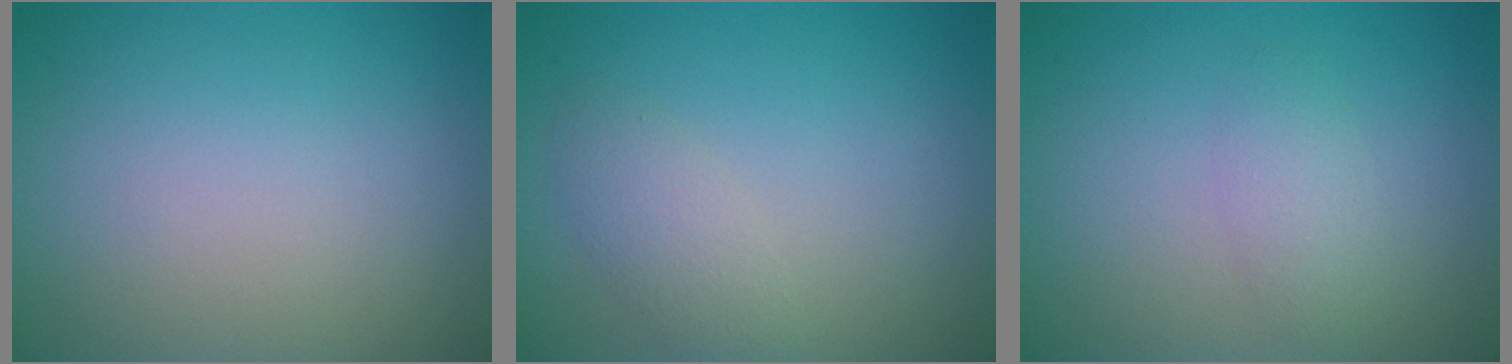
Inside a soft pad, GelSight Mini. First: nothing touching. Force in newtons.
{"total": 2.0, "press": 2.0, "slide": 0.2}
{"total": 1.9, "press": 1.9, "slide": 0.1}